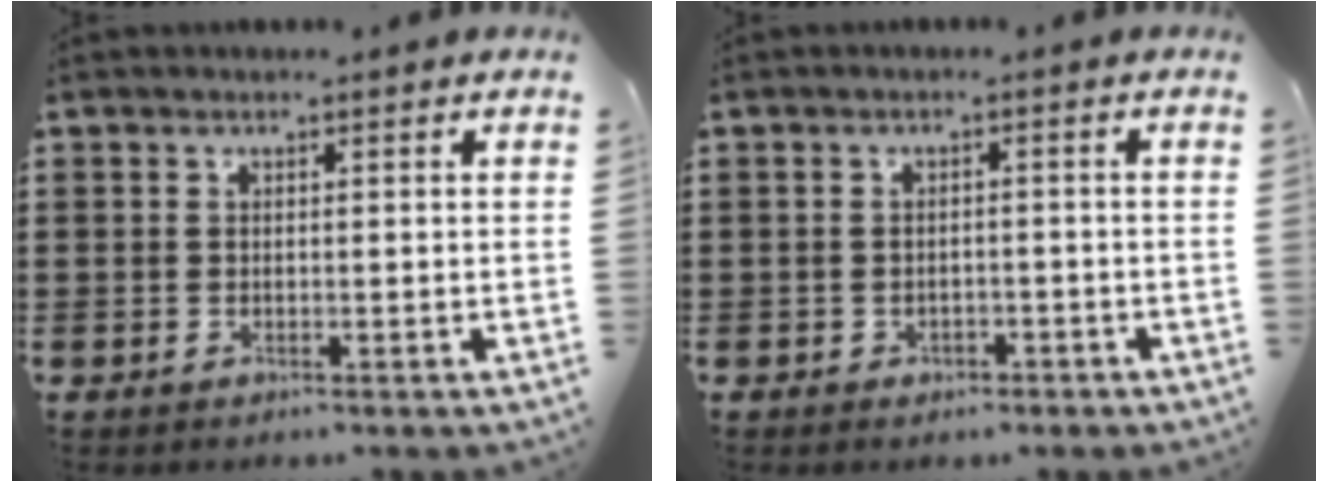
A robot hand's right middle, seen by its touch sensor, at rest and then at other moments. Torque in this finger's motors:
{"motor_torque": [0.01, 0.03, -0.03, 0.01]}